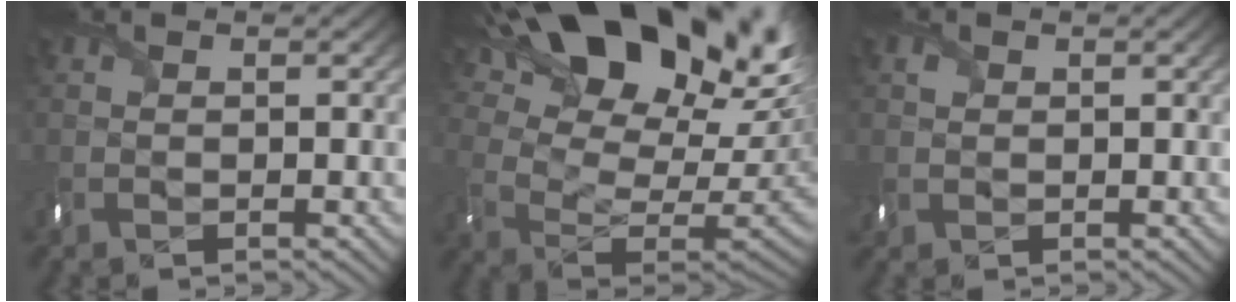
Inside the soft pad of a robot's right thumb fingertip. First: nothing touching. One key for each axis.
{"total": 23.4, "fx": 13.6, "fy": 11.2, "fz": 15.4, "tx": -0.243, "ty": 0.054, "tz": 0.221}
{"total": 1.7, "fx": 0.5, "fy": 1.5, "fz": 0.6, "tx": -0.014, "ty": 0.000, "tz": 0.008}